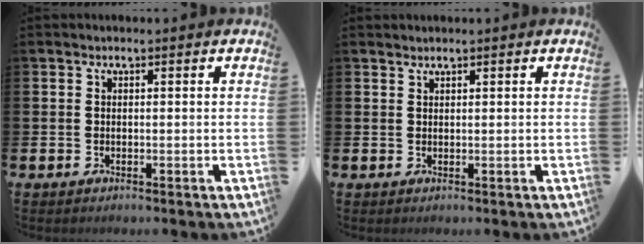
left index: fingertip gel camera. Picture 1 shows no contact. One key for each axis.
{"total": 0.7, "fx": 0.7, "fy": 0.0, "fz": 0.0, "tx": 0.000, "ty": 0.001, "tz": 0.013}